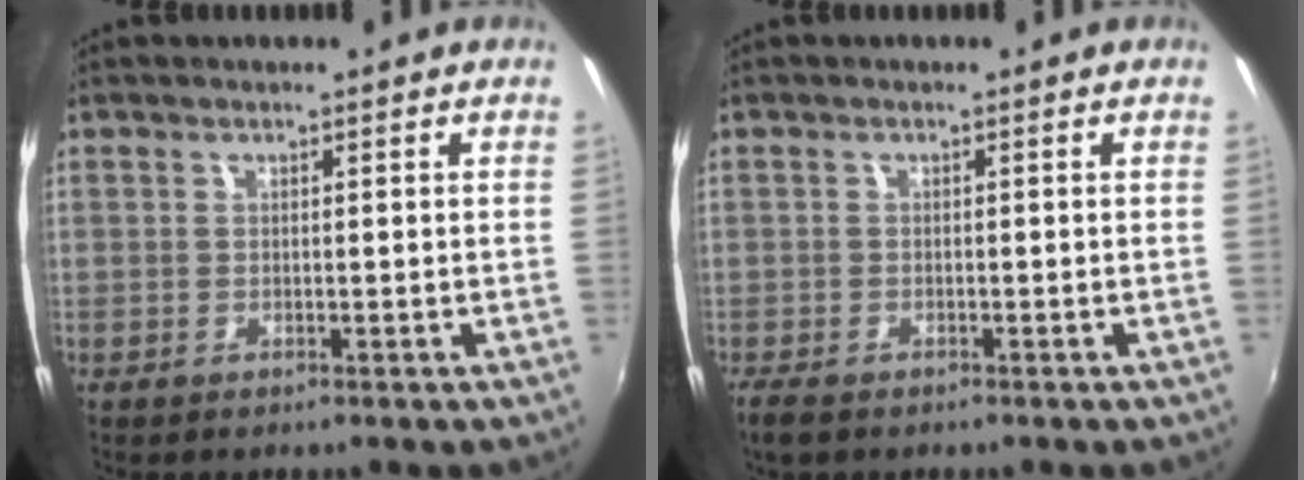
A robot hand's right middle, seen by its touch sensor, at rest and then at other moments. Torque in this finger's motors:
{"motor_torque": [0.73, -0.63, 0.01, 0.01]}